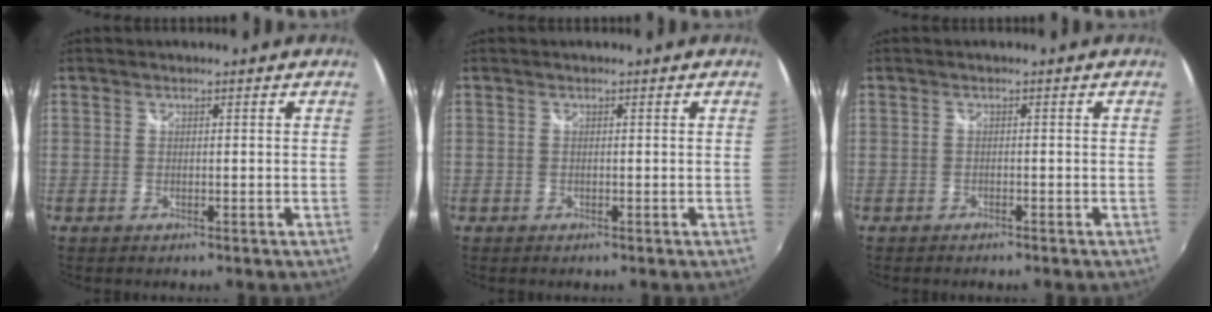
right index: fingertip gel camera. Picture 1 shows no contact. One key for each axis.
{"total": 0.0}
{"total": 0.9, "fx": -0.8, "fy": 0.3, "fz": 0.3, "tx": -0.008, "ty": -0.002, "tz": -0.013}